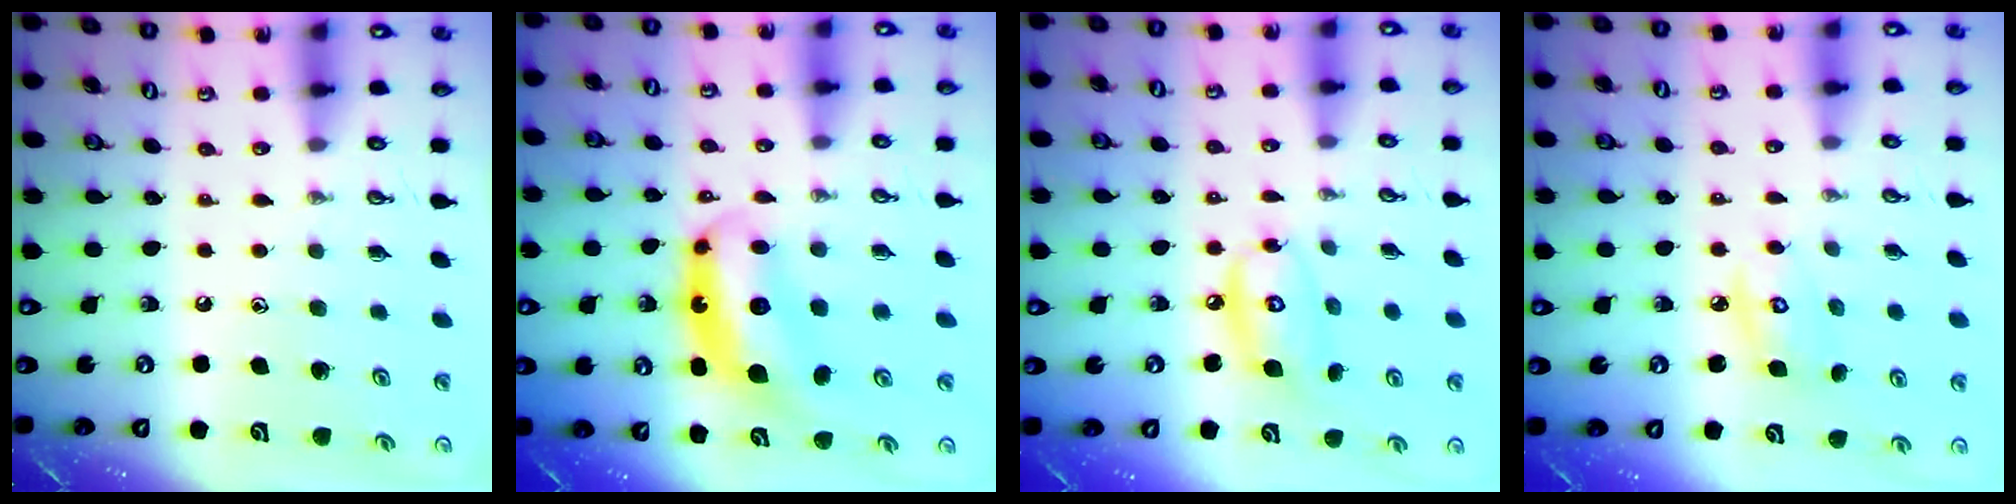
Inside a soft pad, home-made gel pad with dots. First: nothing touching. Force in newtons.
{"total": 7.3, "press": 7.2, "slide": 0.7}
{"total": 10.2, "press": 10.2, "slide": 0.9}
{"total": 4.6, "press": 4.5, "slide": 0.2}